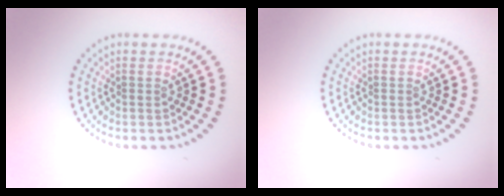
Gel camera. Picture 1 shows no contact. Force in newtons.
{"total": 0.0}